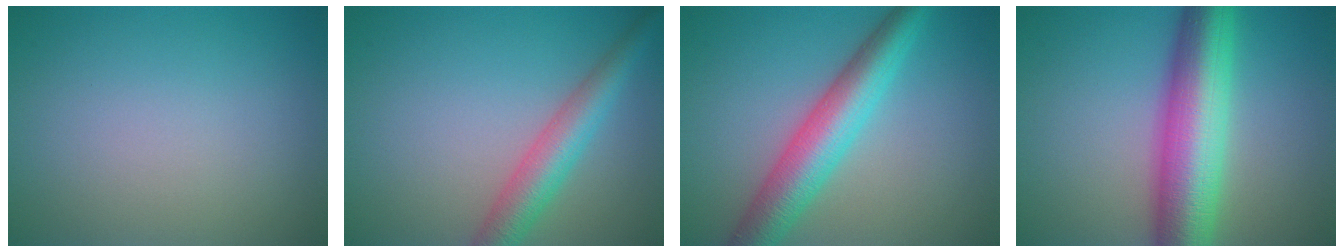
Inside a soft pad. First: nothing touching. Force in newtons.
{"total": 4.5, "press": 4.5, "slide": 0.2}
{"total": 6.5, "press": 6.5, "slide": 0.1}
{"total": 10.0, "press": 10.0, "slide": 0.2}